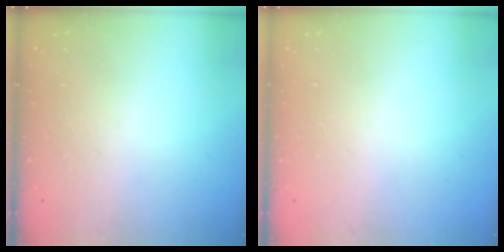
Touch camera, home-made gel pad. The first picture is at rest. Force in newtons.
{"total": 1.1, "press": 0.8, "slide": 0.7}